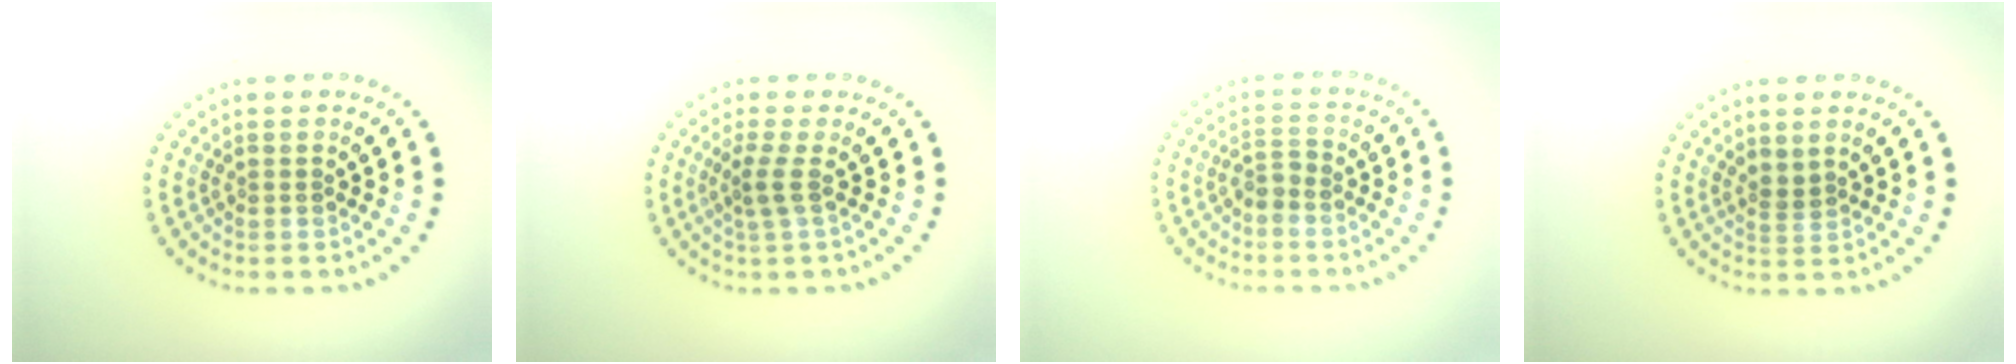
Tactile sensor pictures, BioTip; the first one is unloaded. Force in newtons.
{"total": 1.9, "press": 1.2, "slide": 1.5}
{"total": 1.5, "press": 1.3, "slide": 0.7}
{"total": 1.3, "press": 0.9, "slide": 0.9}